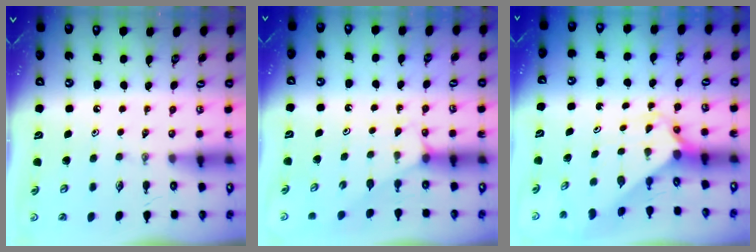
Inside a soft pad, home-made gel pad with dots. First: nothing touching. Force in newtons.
{"total": 4.1, "press": 4.1, "slide": 0.5}
{"total": 2.3, "press": 2.3, "slide": 0.2}